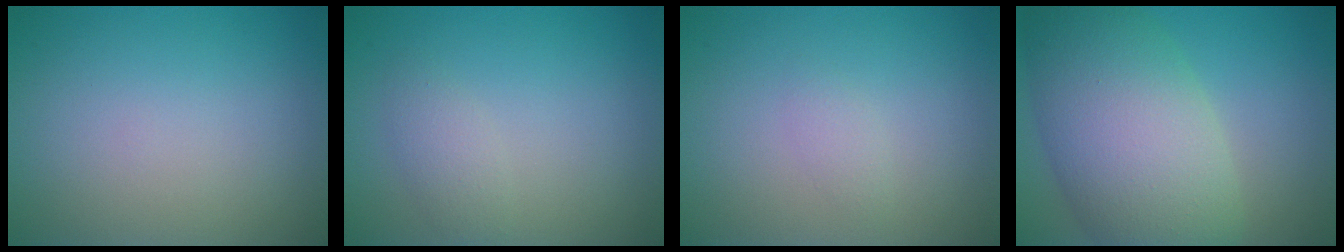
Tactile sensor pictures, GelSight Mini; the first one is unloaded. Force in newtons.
{"total": 1.6, "press": 1.6, "slide": 0.1}
{"total": 0.9, "press": 0.9, "slide": 0.0}
{"total": 10.9, "press": 10.9, "slide": 0.7}